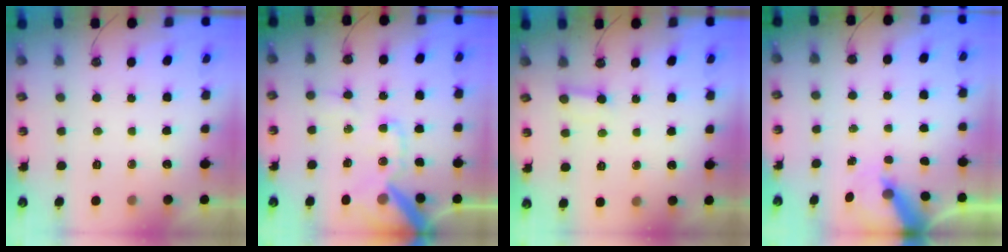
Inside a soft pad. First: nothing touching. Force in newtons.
{"total": 16.0, "press": 15.9, "slide": 2.3}
{"total": 2.9, "press": 2.9, "slide": 0.2}
{"total": 7.0, "press": 7.0, "slide": 0.7}